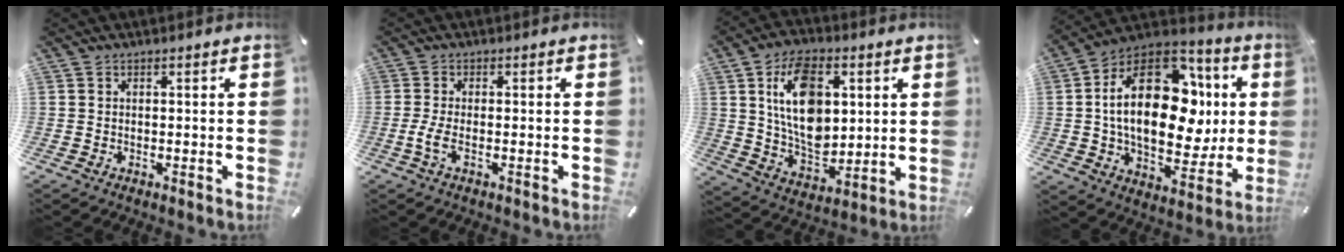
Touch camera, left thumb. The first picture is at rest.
{"total": 3.6, "force": [-0.9, 1.3, 3.3], "torque": [-0.076, -0.003, -0.021]}
{"total": 16.2, "force": [3.7, 10.6, 11.7], "torque": [-0.228, 0.005, 0.064]}
{"total": 26.9, "force": [3.8, 16.5, 20.9], "torque": [-0.365, -0.005, 0.068]}